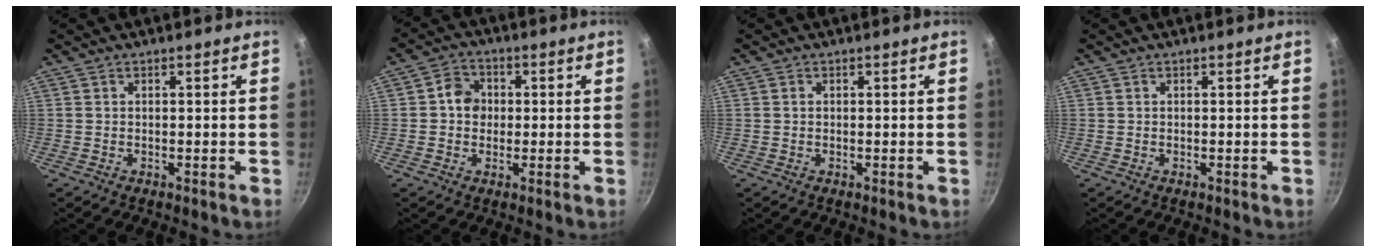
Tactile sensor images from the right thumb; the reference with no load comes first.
{"total": 5.3, "force": [0.3, 4.7, 2.4], "torque": [-0.011, 0.009, -0.005]}
{"total": 0.5, "force": [0.1, 0.5, 0.2], "torque": [-0.004, 0.003, 0.001]}
{"total": 0.0}